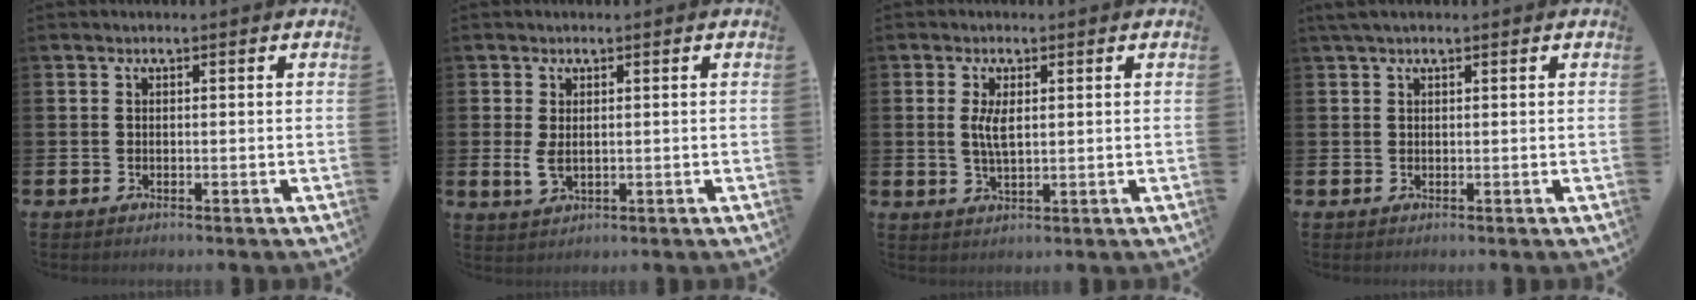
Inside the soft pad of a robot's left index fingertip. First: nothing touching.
{"total": 2.4, "force": [0.5, 1.2, 2.1], "torque": [-0.036, 0.000, 0.007]}
{"total": 3.4, "force": [0.9, 1.2, 3.0], "torque": [-0.050, 0.001, 0.011]}
{"total": 1.5, "force": [1.0, 0.4, 1.1], "torque": [-0.021, 0.004, 0.016]}